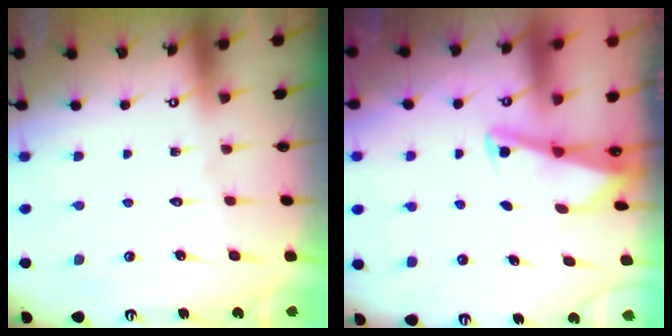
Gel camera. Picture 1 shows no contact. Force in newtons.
{"total": 2.2, "press": 2.2, "slide": 0.3}